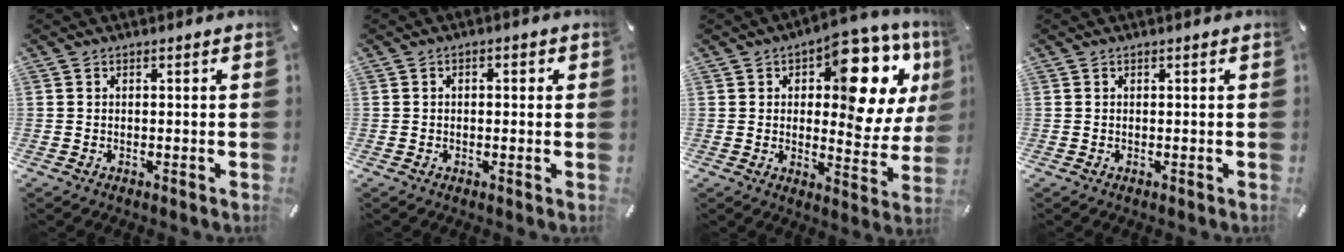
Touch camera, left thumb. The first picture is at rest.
{"total": 1.5, "force": [-0.2, 0.9, 1.2], "torque": [-0.022, 0.005, -0.005]}
{"total": 16.7, "force": [7.9, 8.2, 12.2], "torque": [-0.138, -0.067, 0.125]}
{"total": 0.0}